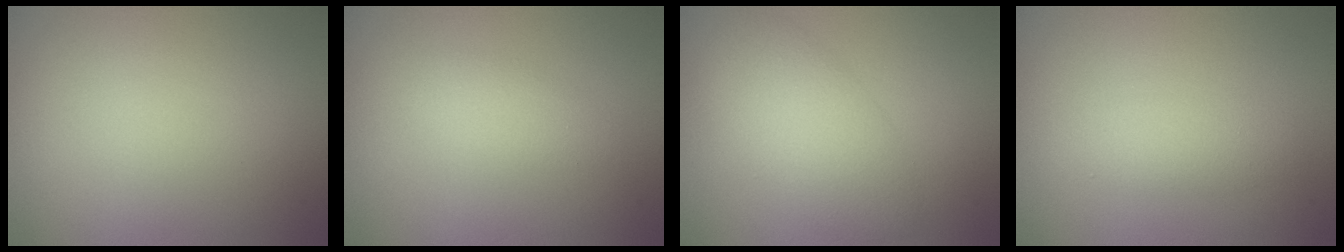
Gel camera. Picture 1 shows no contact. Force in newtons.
{"total": 1.7, "press": 1.7, "slide": 0.1}
{"total": 4.7, "press": 4.7, "slide": 0.1}
{"total": 1.9, "press": 1.9, "slide": 0.0}